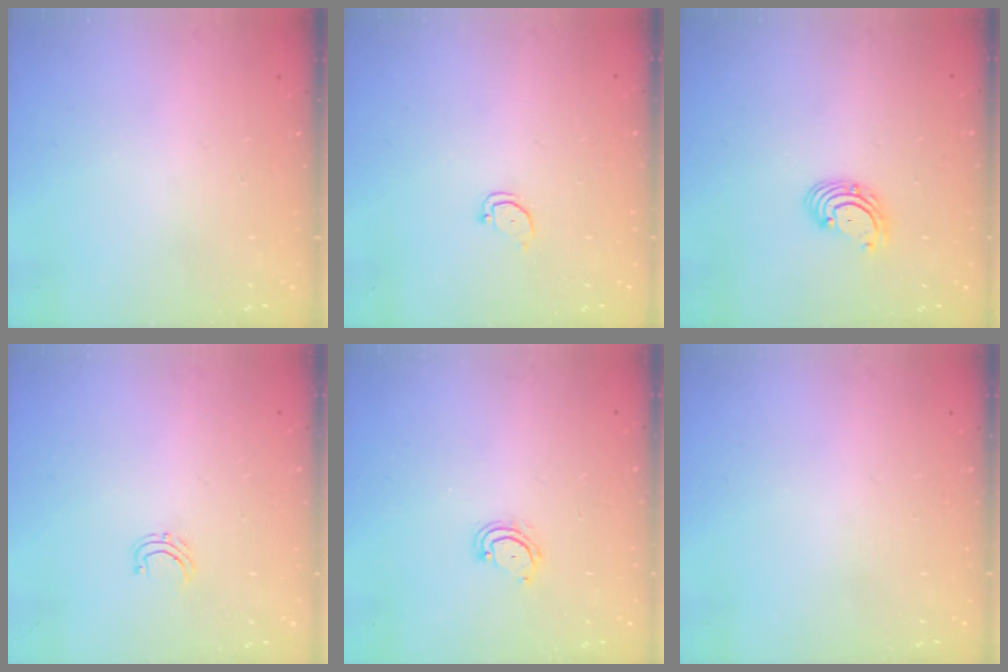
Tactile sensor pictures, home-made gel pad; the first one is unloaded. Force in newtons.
{"total": 2.2, "press": 2.2, "slide": 0.2}
{"total": 2.9, "press": 2.9, "slide": 0.1}
{"total": 3.9, "press": 3.9, "slide": 0.3}
{"total": 4.0, "press": 4.0, "slide": 0.3}
{"total": 0.0}